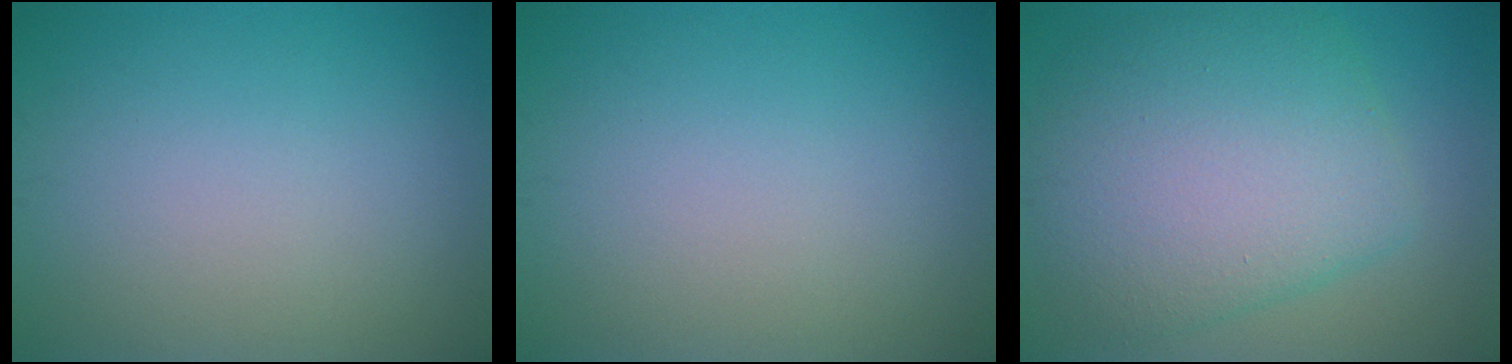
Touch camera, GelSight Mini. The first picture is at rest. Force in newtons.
{"total": 0.0}
{"total": 9.0, "press": 9.0, "slide": 0.1}